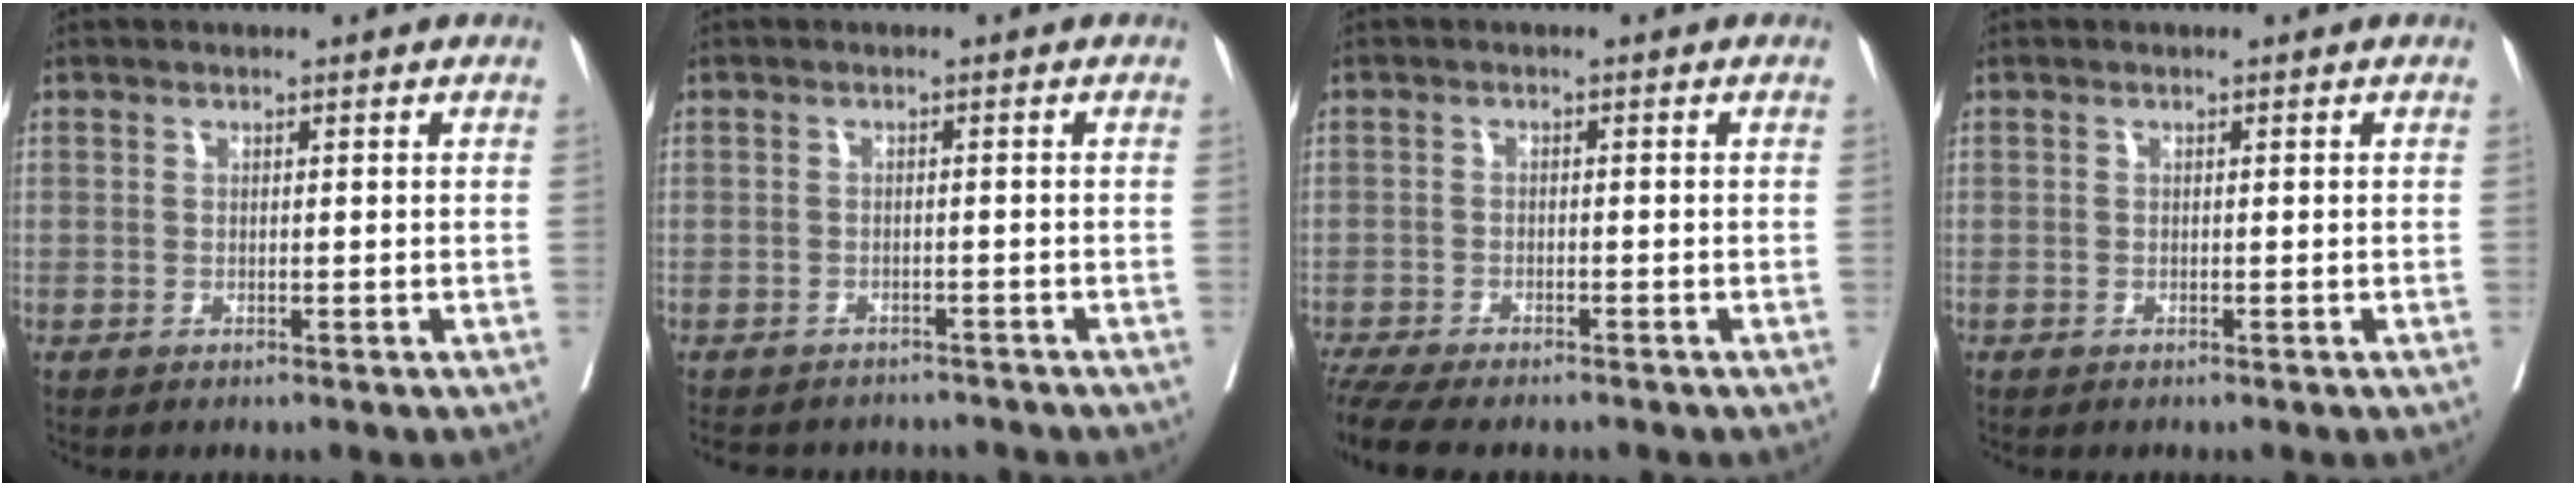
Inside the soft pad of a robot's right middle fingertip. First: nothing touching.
{"total": 9.2, "force": [-8.4, 3.0, 1.9], "torque": [-0.041, 0.002, -0.103]}
{"total": 9.7, "force": [-8.3, 2.1, 4.5], "torque": [-0.082, -0.009, -0.130]}
{"total": 0.0}